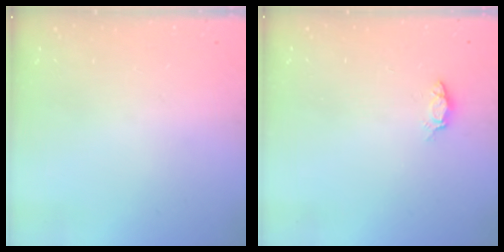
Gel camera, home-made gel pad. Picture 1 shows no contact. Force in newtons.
{"total": 4.1, "press": 4.1, "slide": 0.5}